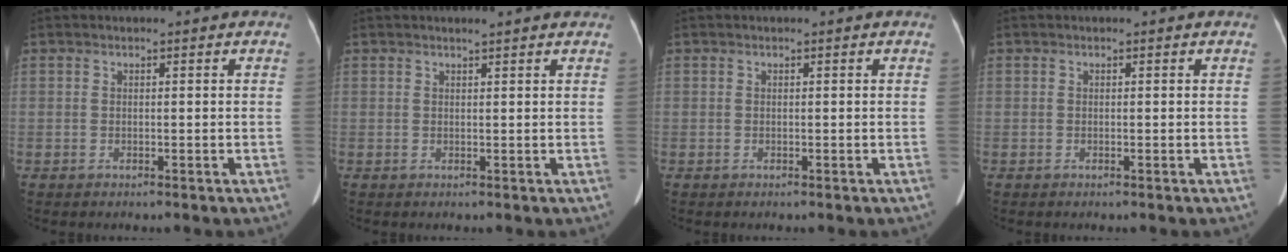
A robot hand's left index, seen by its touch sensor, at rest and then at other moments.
{"total": 2.3, "force": [2.1, 0.0, 1.0], "torque": [-0.016, 0.014, 0.025]}
{"total": 0.0}
{"total": 0.0}